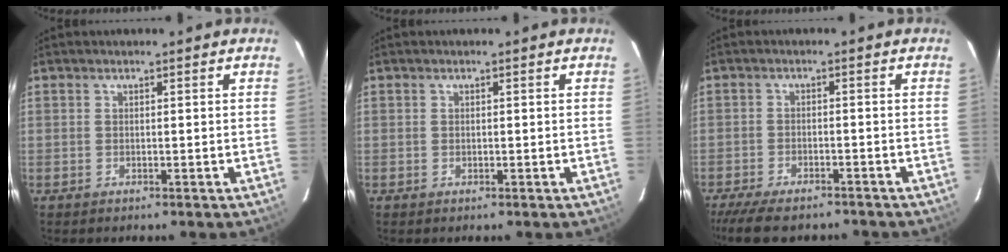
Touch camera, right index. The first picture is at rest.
{"total": 0.0}
{"total": 11.6, "force": [-9.7, 3.5, 5.5], "torque": [-0.124, -0.029, -0.154]}